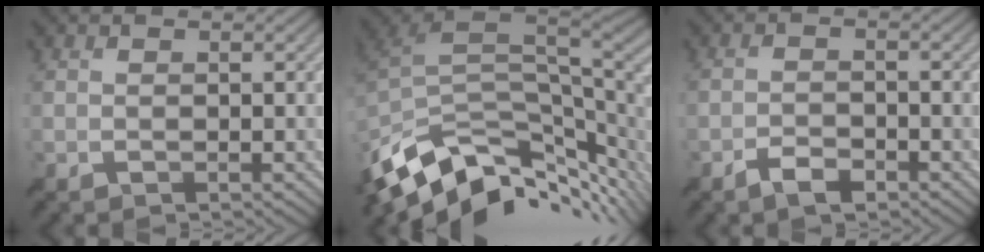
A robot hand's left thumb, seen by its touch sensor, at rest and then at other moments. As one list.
[{"total": 13.4, "force": [-5.1, 7.5, 9.9], "torque": [-0.208, -0.031, -0.075]}, {"total": 2.7, "force": [-2.1, 1.0, 1.4], "torque": [-0.031, -0.001, -0.040]}]